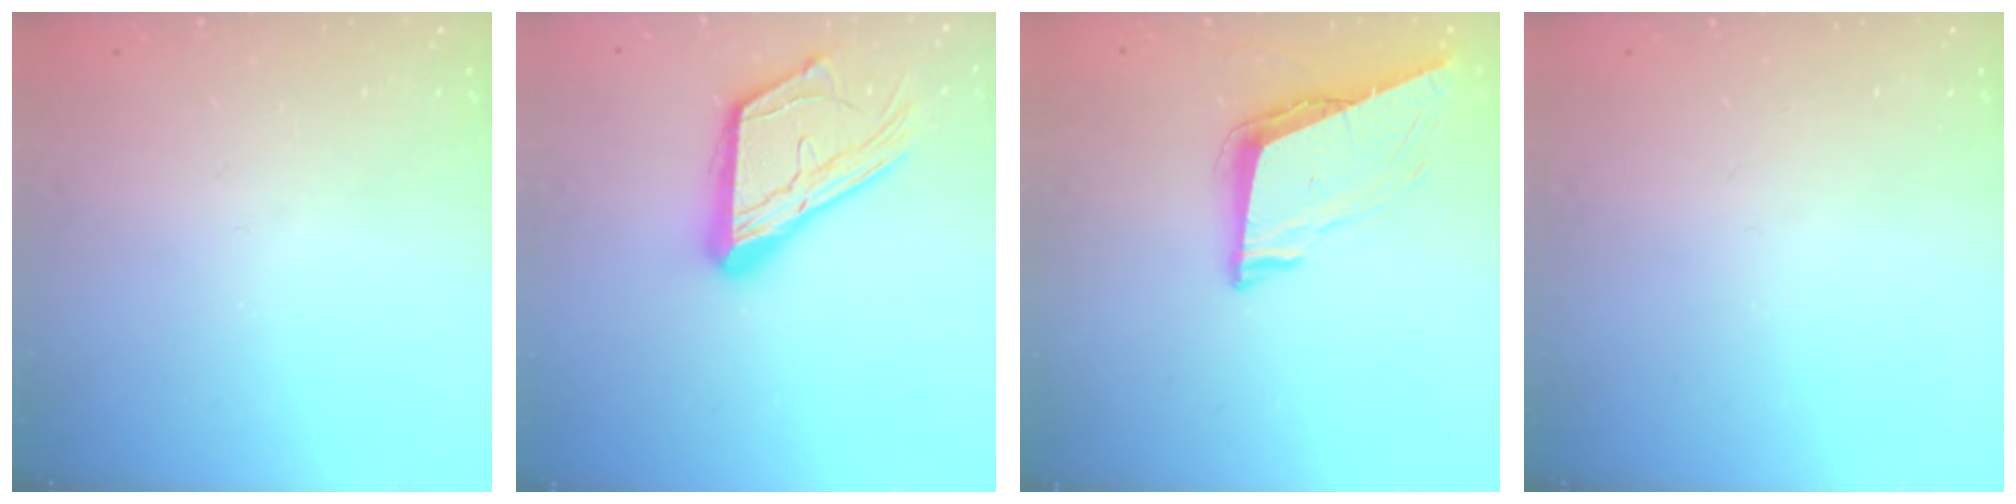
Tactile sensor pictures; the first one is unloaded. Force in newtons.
{"total": 16.7, "press": 16.7, "slide": 1.4}
{"total": 9.2, "press": 8.6, "slide": 3.3}
{"total": 0.0}